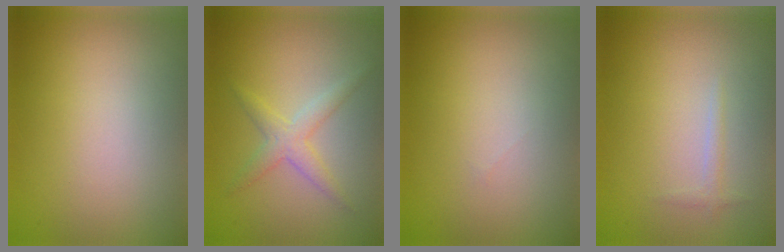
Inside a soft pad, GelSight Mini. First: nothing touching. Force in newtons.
{"total": 2.2, "press": 2.2, "slide": 0.1}
{"total": 0.0}
{"total": 0.8, "press": 0.8, "slide": 0.0}